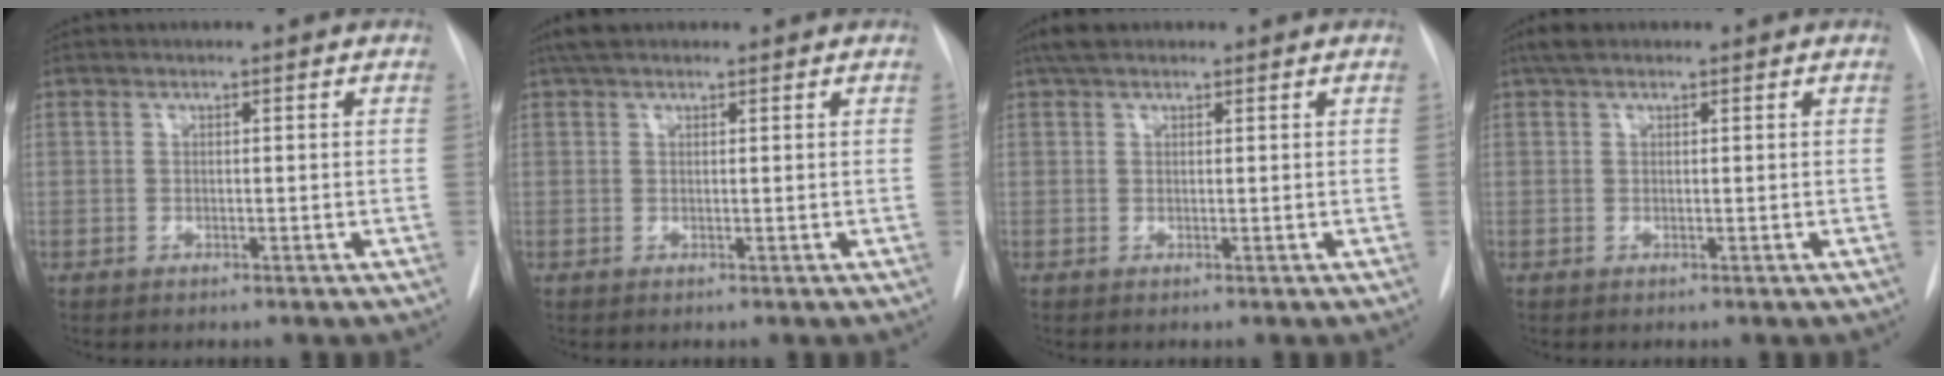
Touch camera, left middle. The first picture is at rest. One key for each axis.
{"total": 3.4, "fx": 2.7, "fy": 1.5, "fz": 1.5, "tx": -0.029, "ty": 0.023, "tz": 0.046}
{"total": 3.3, "fx": 2.5, "fy": 1.5, "fz": 1.5, "tx": -0.029, "ty": 0.021, "tz": 0.042}
{"total": 2.4, "fx": 1.7, "fy": 1.1, "fz": 1.3, "tx": -0.023, "ty": 0.019, "tz": 0.030}